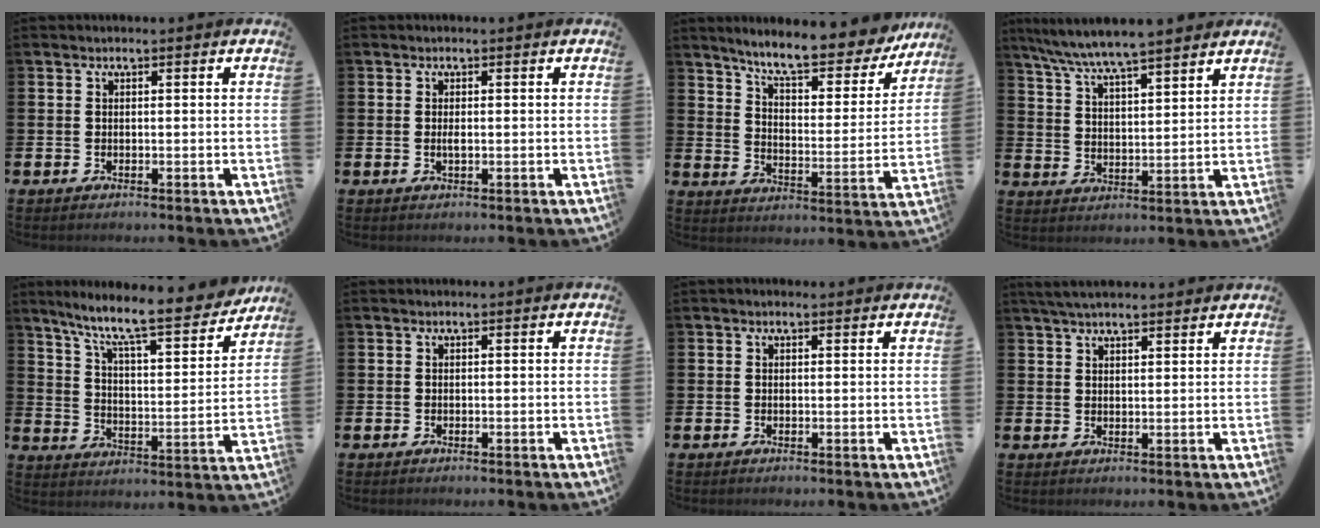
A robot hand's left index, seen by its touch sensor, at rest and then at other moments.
{"total": 0.9, "force": [0.0, 0.3, 0.9], "torque": [-0.019, 0.001, -0.001]}
{"total": 8.7, "force": [7.9, 1.4, 3.5], "torque": [-0.089, -0.059, 0.130]}
{"total": 7.4, "force": [7.1, 0.2, 2.1], "torque": [-0.070, -0.037, 0.128]}
{"total": 10.4, "force": [9.0, 1.3, 4.9], "torque": [-0.121, -0.063, 0.147]}
{"total": 0.0}
{"total": 0.5, "force": [0.4, 0.2, 0.3], "torque": [0.004, 0.000, 0.004]}
{"total": 3.8, "force": [3.5, 0.7, 1.3], "torque": [-0.031, -0.005, 0.064]}